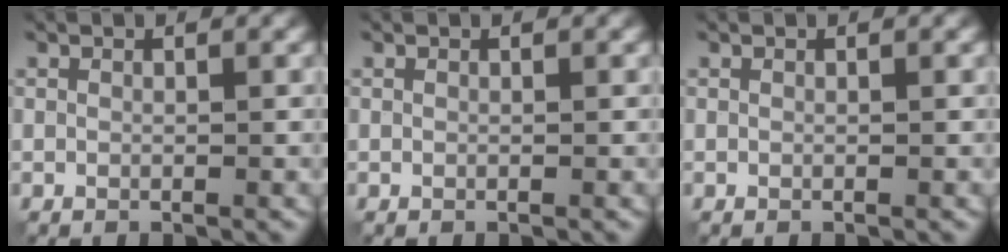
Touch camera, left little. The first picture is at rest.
{"total": 0.0}
{"total": 0.0}